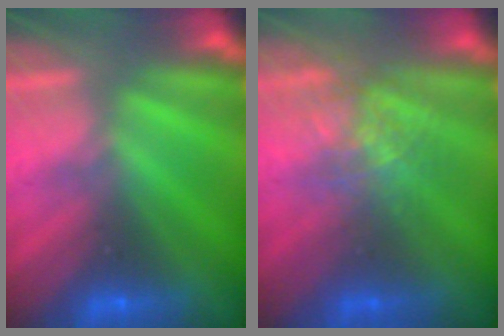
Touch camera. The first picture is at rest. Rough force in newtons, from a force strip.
{"total": 2.8}